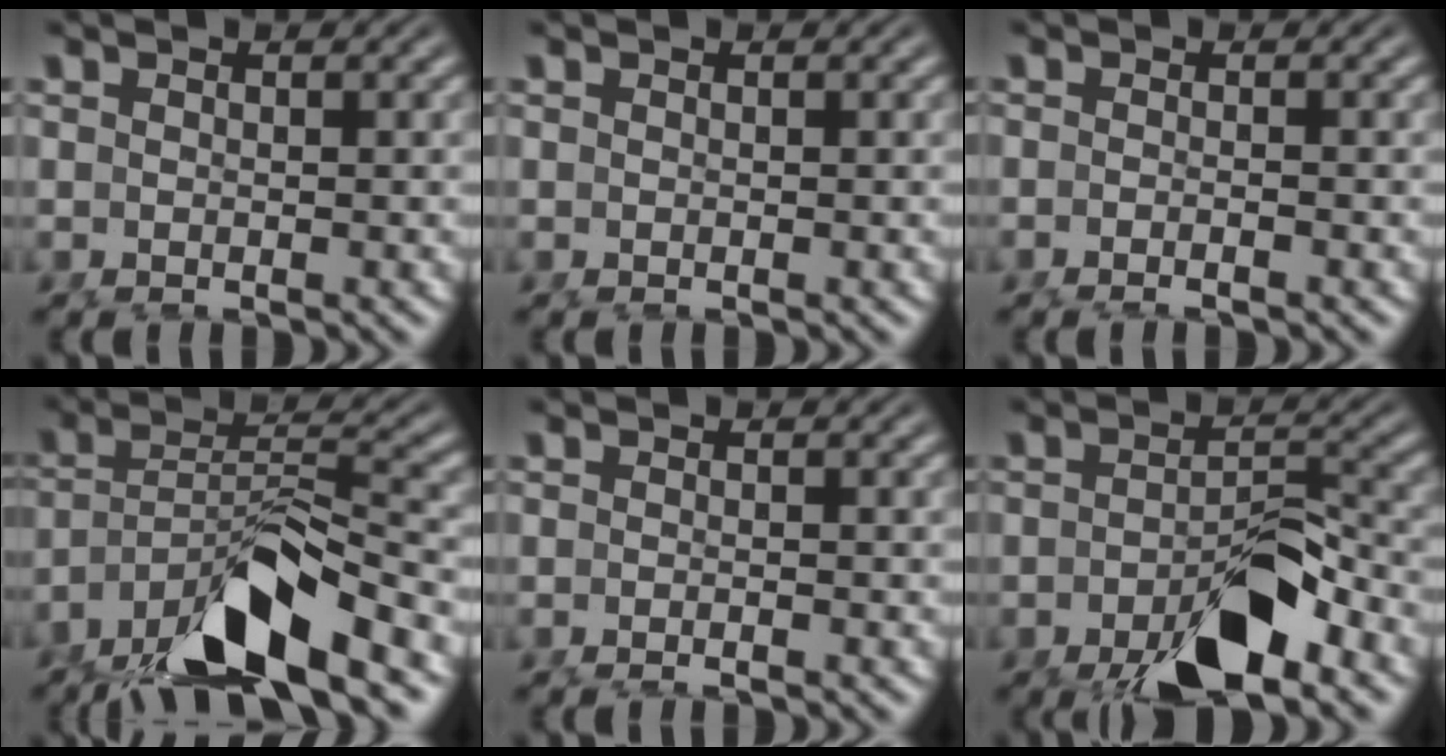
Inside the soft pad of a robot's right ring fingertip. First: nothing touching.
{"total": 0.0}
{"total": 1.1, "force": [-1.0, 0.0, 0.6], "torque": [-0.015, 0.002, -0.021]}
{"total": 9.1, "force": [-5.0, 4.0, 6.4], "torque": [-0.112, -0.034, -0.065]}
{"total": 0.8, "force": [-0.7, 0.1, 0.4], "torque": [-0.010, 0.002, -0.016]}
{"total": 6.8, "force": [-3.9, 2.3, 5.1], "torque": [-0.072, -0.020, -0.055]}